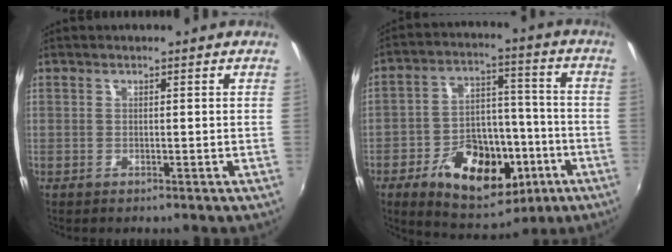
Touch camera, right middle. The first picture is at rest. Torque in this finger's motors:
{"motor_torque": [1.09, -1.05, 0.31, 0.16]}